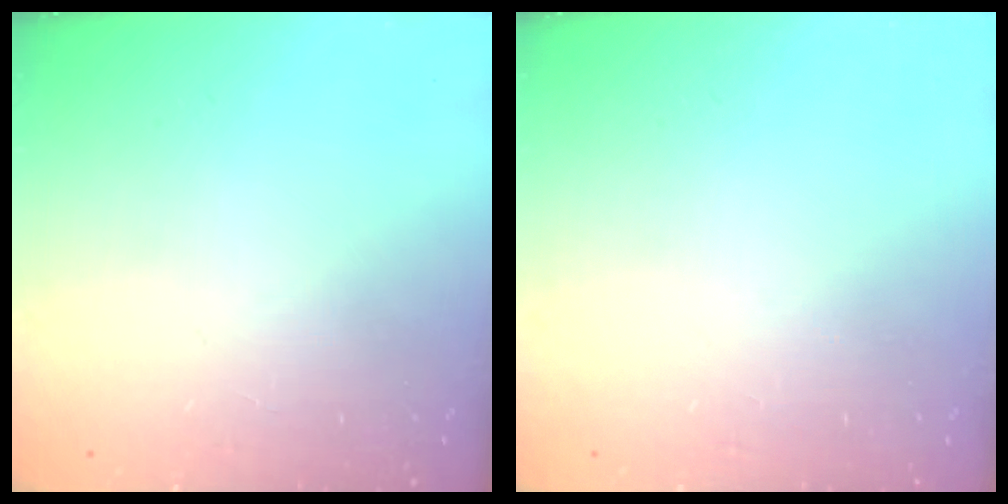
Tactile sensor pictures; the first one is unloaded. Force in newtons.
{"total": 0.0}